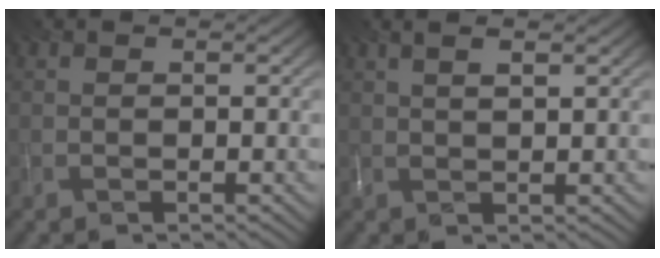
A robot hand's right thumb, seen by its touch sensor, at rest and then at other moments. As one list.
[{"total": 2.1, "force": [1.5, -0.2, 1.4], "torque": [-0.029, 0.002, 0.029]}]